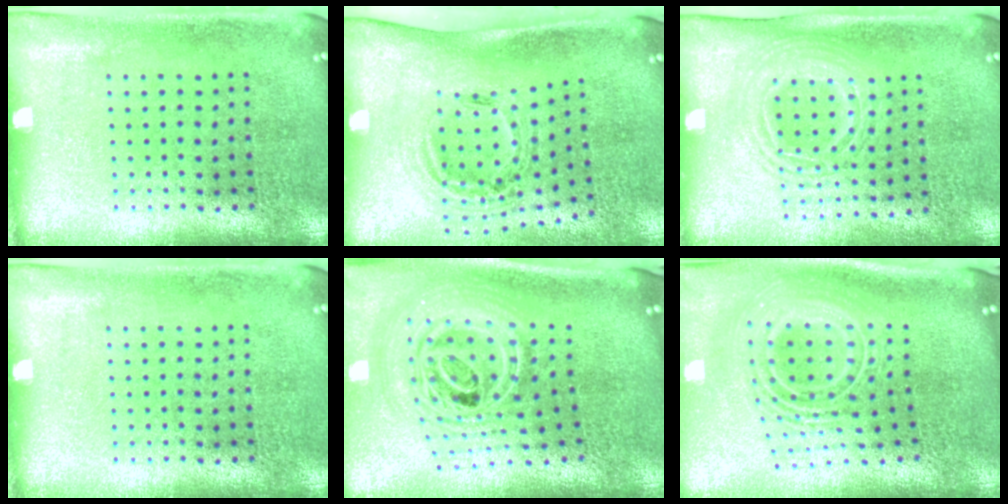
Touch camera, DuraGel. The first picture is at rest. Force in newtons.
{"total": 1.2, "press": 1.0, "slide": 0.7}
{"total": 1.5, "press": 1.3, "slide": 0.8}
{"total": 0.0}
{"total": 3.0, "press": 2.1, "slide": 2.1}
{"total": 2.8, "press": 1.9, "slide": 2.2}